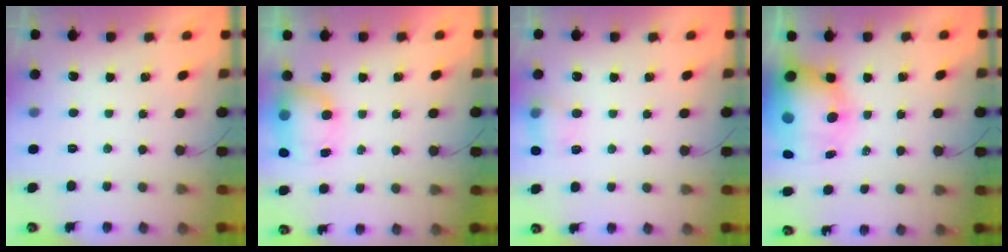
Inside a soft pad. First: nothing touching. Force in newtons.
{"total": 7.3, "press": 7.2, "slide": 1.7}
{"total": 7.5, "press": 7.2, "slide": 1.8}
{"total": 15.7, "press": 15.3, "slide": 3.8}